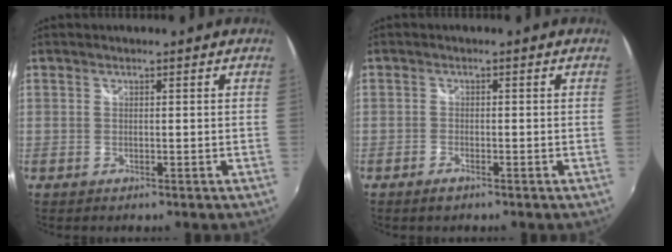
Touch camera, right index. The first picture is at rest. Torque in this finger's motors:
{"motor_torque": [0.15, -0.06, 0.14, 0.00]}